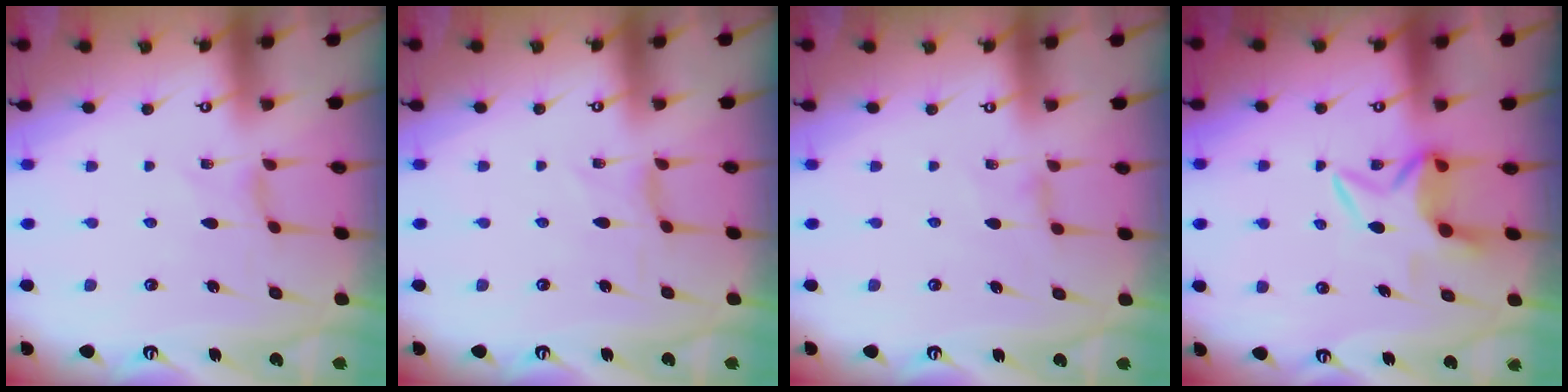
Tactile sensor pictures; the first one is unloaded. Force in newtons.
{"total": 0.6, "press": 0.6, "slide": 0.2}
{"total": 1.3, "press": 1.3, "slide": 0.4}
{"total": 7.3, "press": 7.2, "slide": 0.9}